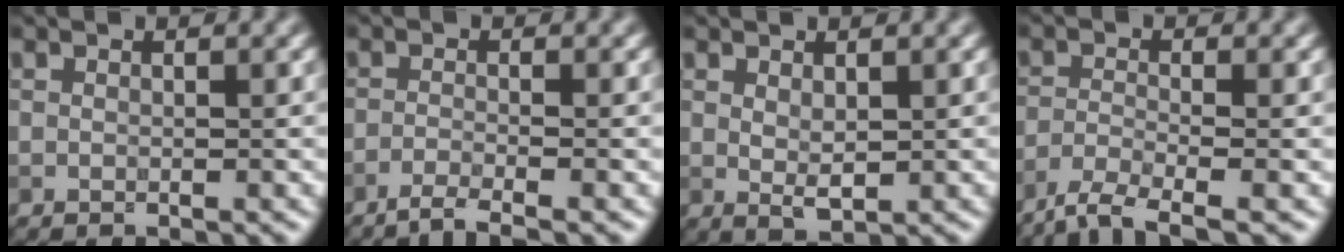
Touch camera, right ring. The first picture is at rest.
{"total": 2.6, "force": [-1.9, 0.3, 1.6], "torque": [-0.028, 0.001, -0.049]}
{"total": 1.8, "force": [0.4, 1.0, 1.4], "torque": [-0.030, -0.002, 0.010]}
{"total": 4.5, "force": [-3.6, 0.8, 2.6], "torque": [-0.050, -0.007, -0.078]}